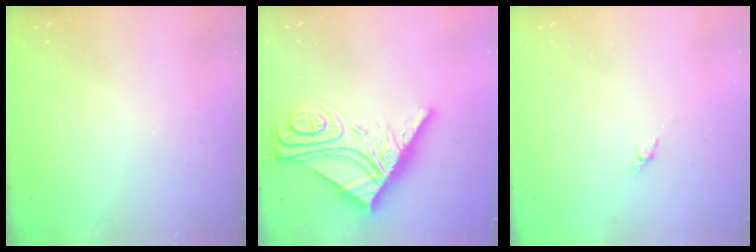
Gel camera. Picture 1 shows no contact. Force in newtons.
{"total": 14.7, "press": 14.7, "slide": 1.3}
{"total": 3.0, "press": 2.9, "slide": 0.7}